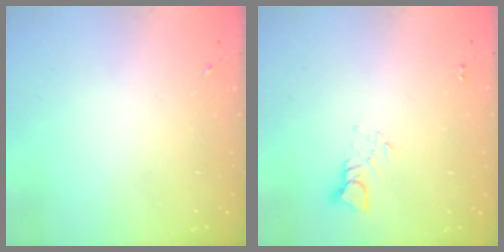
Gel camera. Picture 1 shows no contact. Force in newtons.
{"total": 3.9, "press": 3.8, "slide": 0.3}